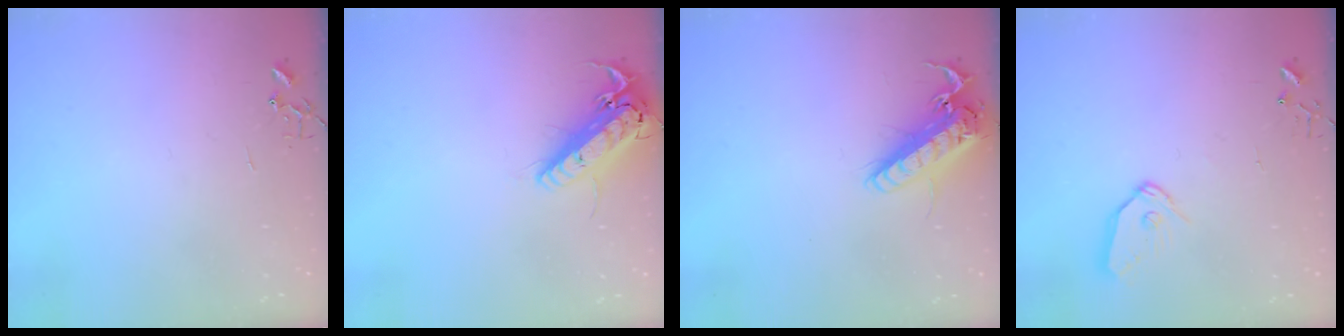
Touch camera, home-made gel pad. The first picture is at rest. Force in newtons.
{"total": 16.5, "press": 16.3, "slide": 3.0}
{"total": 17.4, "press": 17.1, "slide": 3.3}
{"total": 8.9, "press": 8.8, "slide": 0.6}